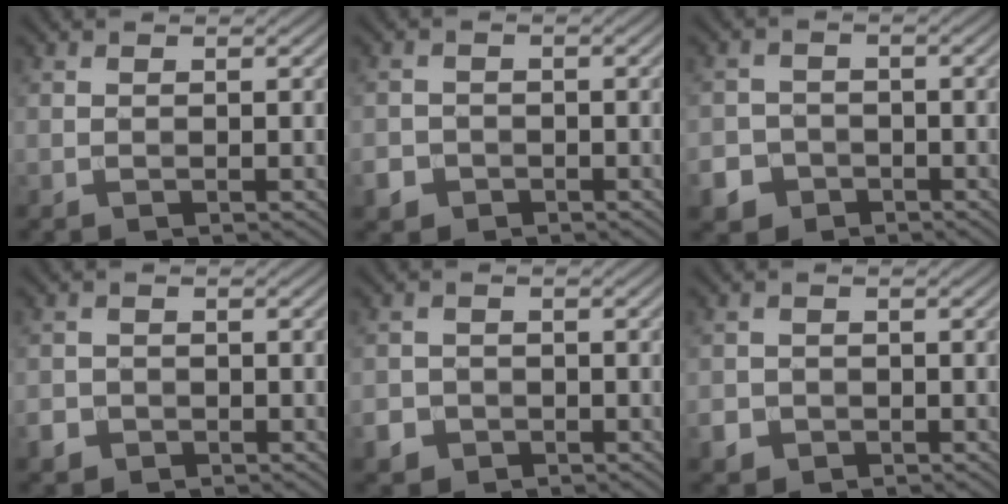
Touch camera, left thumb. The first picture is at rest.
{"total": 2.6, "force": [-1.5, 2.1, 0.7], "torque": [-0.015, -0.006, -0.031]}
{"total": 5.2, "force": [-3.0, 4.1, 1.0], "torque": [-0.009, -0.010, -0.066]}
{"total": 2.2, "force": [-1.3, 1.7, 0.6], "torque": [-0.015, -0.006, -0.029]}
{"total": 2.9, "force": [-1.6, 2.3, 0.7], "torque": [-0.016, -0.005, -0.034]}
{"total": 2.3, "force": [-1.3, 1.8, 0.6], "torque": [-0.015, -0.007, -0.028]}